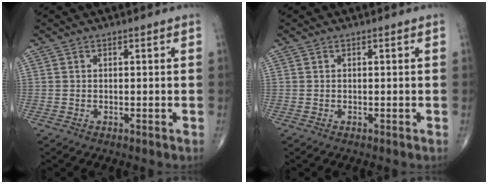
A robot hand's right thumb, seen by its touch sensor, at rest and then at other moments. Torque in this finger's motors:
{"motor_torque": [-0.01, 0.00, 0.00, 0.00, 0.00]}